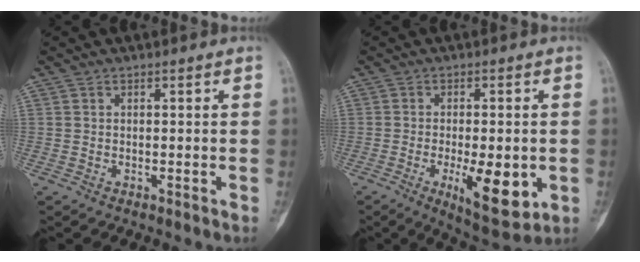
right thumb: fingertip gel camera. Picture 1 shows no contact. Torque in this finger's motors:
{"motor_torque": [-0.59, 0.50, 0.09, 0.03, 0.05]}